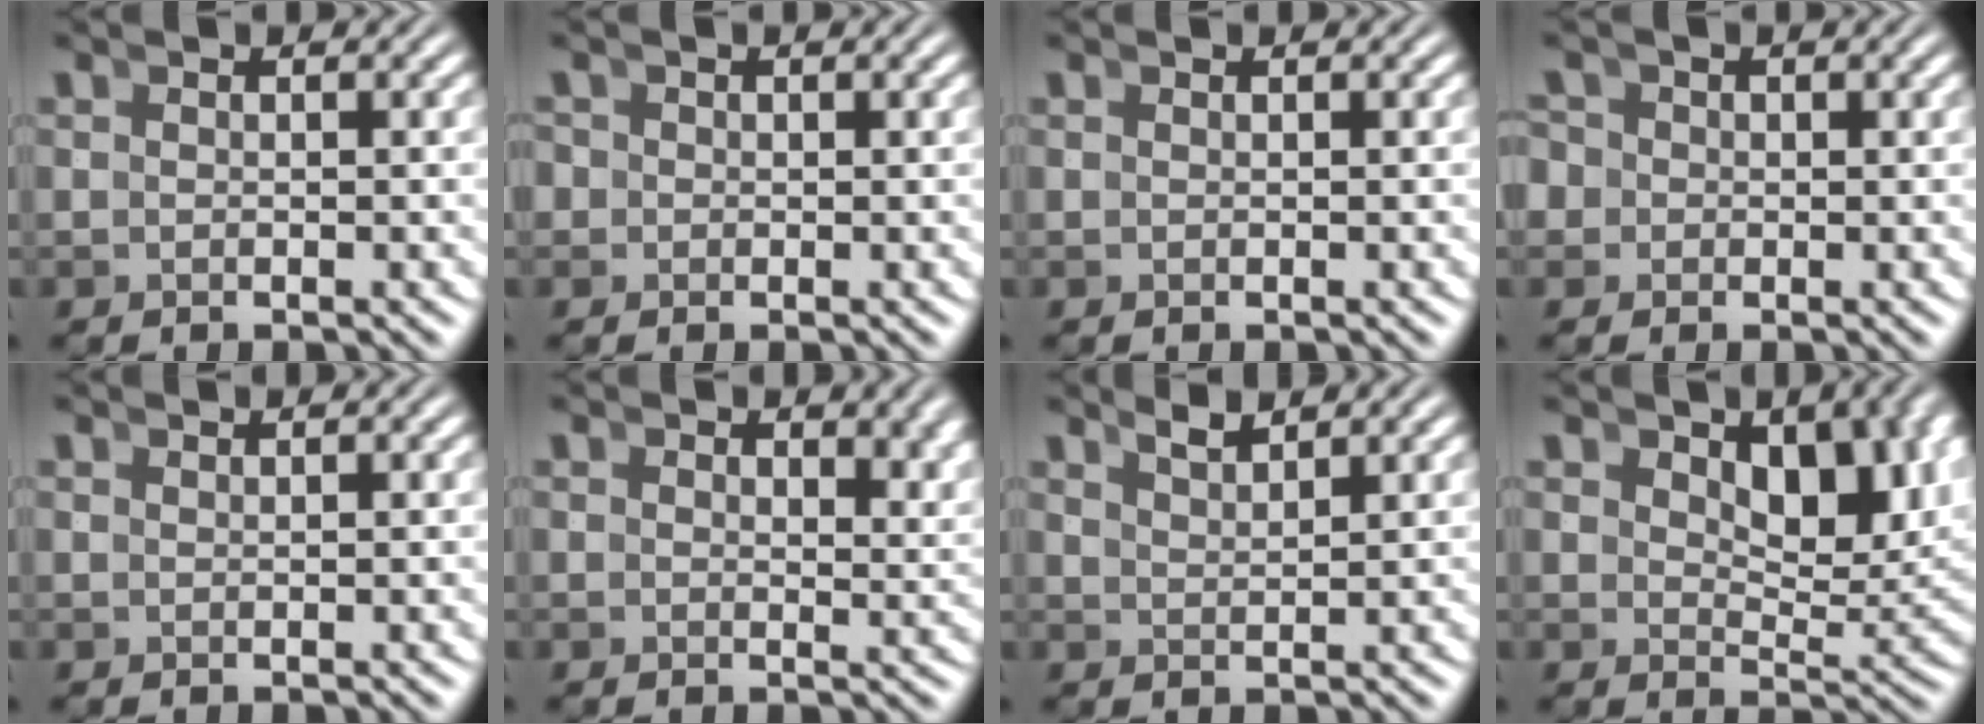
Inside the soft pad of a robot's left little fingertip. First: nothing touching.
{"total": 2.3, "force": [-0.2, 2.2, 0.4], "torque": [-0.013, -0.003, -0.009]}
{"total": 0.0}
{"total": 3.5, "force": [-0.3, 3.4, 0.9], "torque": [-0.020, -0.005, -0.013]}
{"total": 0.8, "force": [0.7, -0.5, -0.1], "torque": [0.013, 0.006, 0.014]}
{"total": 1.7, "force": [1.6, 0.2, 0.7], "torque": [-0.005, -0.008, 0.028]}
{"total": 2.0, "force": [1.9, -0.4, 0.4], "torque": [0.006, 0.002, 0.040]}
{"total": 4.4, "force": [2.3, 1.5, 3.4], "torque": [-0.040, -0.008, 0.042]}